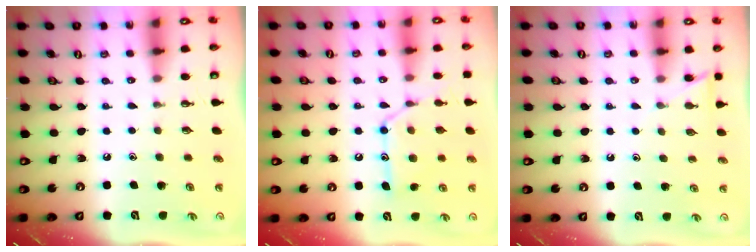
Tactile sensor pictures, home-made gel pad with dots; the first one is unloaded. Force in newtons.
{"total": 14.1, "press": 14.1, "slide": 1.2}
{"total": 5.1, "press": 5.1, "slide": 0.5}